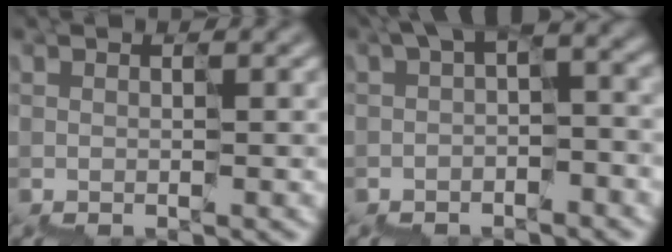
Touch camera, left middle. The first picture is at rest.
{"total": 3.7, "force": [-0.2, 1.6, 3.4], "torque": [-0.055, 0.008, -0.014]}